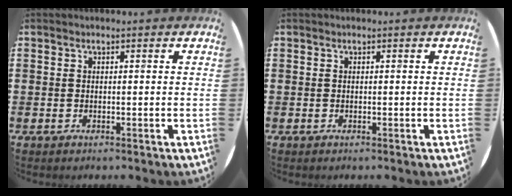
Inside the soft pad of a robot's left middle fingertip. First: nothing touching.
{"total": 0.0}